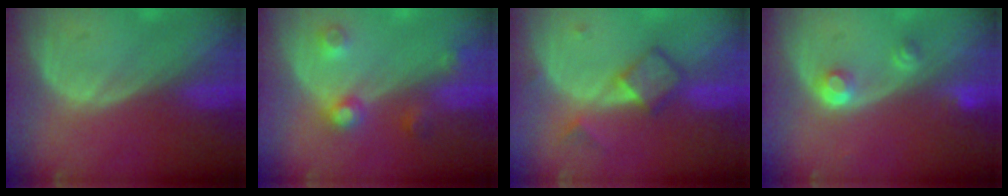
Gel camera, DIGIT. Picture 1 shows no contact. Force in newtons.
{"total": 4.5, "press": 4.0, "slide": 2.1}
{"total": 4.9, "press": 4.7, "slide": 1.3}
{"total": 3.0, "press": 2.8, "slide": 1.0}